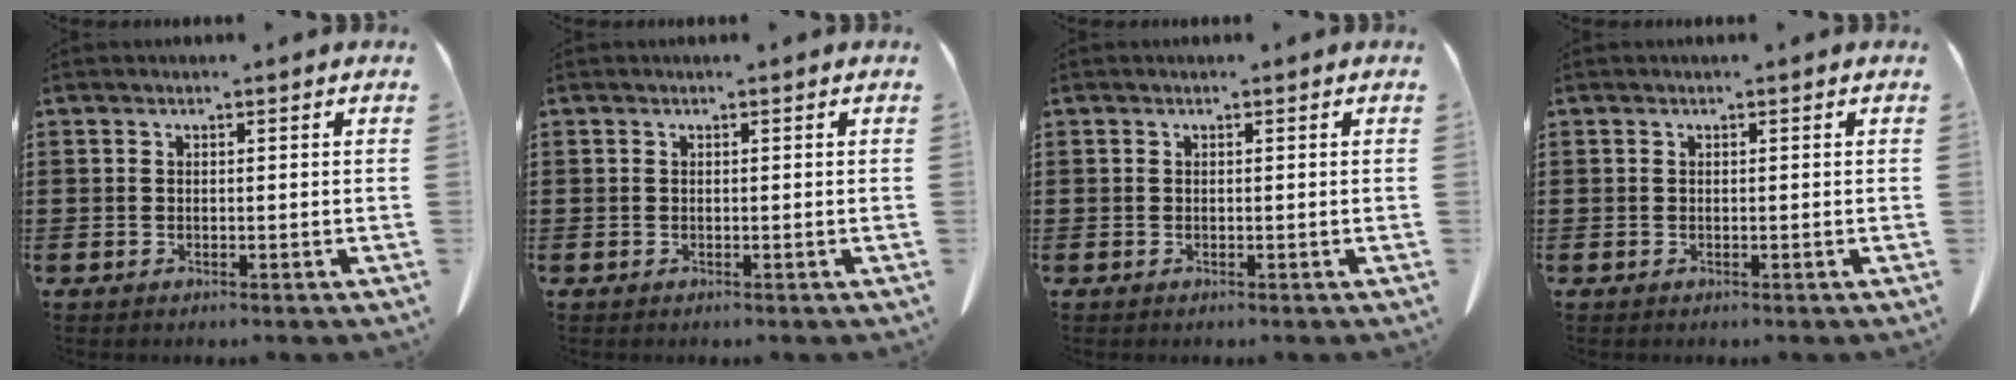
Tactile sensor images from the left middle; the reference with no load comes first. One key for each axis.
{"total": 0.0}
{"total": 0.0}
{"total": 0.0}